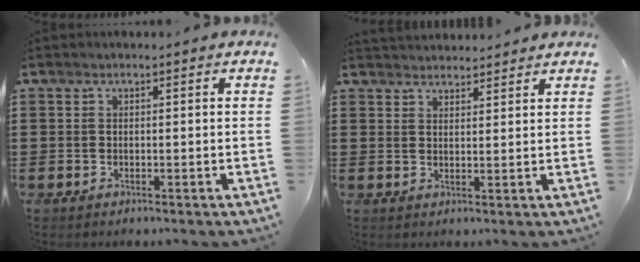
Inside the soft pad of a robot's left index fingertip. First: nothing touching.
{"total": 2.4, "force": [2.4, 0.2, -0.3], "torque": [0.000, -0.004, 0.047]}